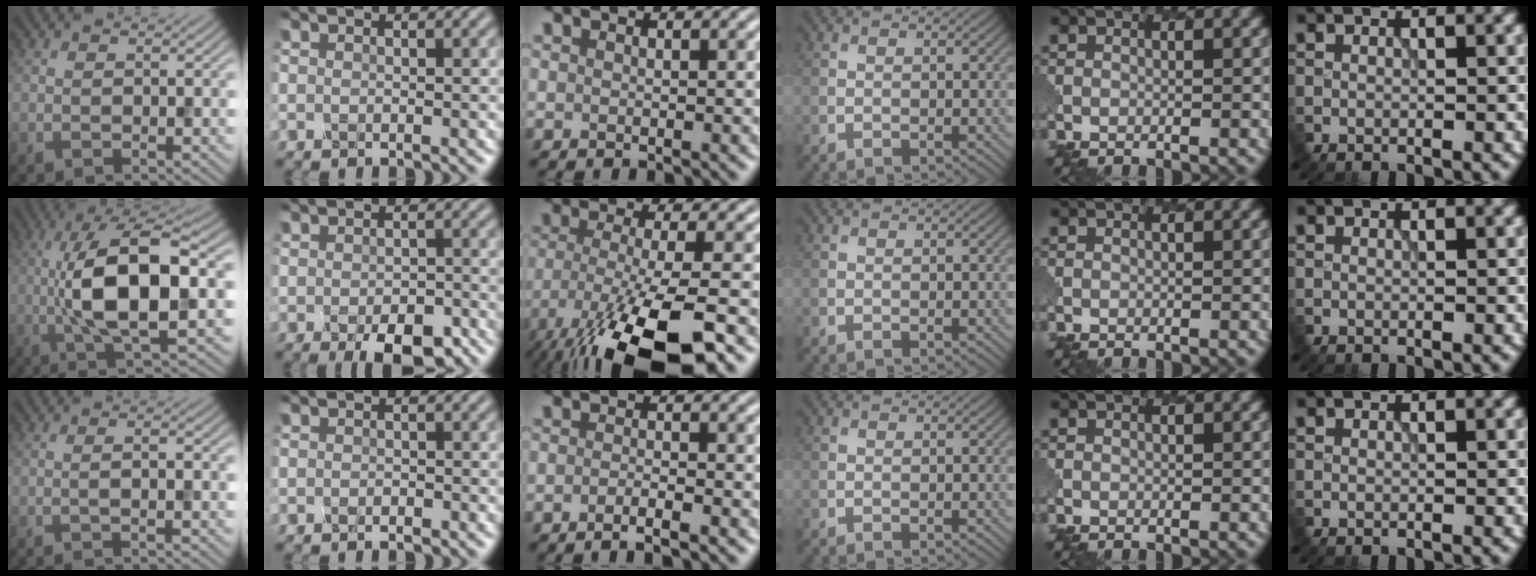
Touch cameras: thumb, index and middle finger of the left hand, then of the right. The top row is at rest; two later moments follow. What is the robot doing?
{"motion": "dispense", "object": "glue stick"}